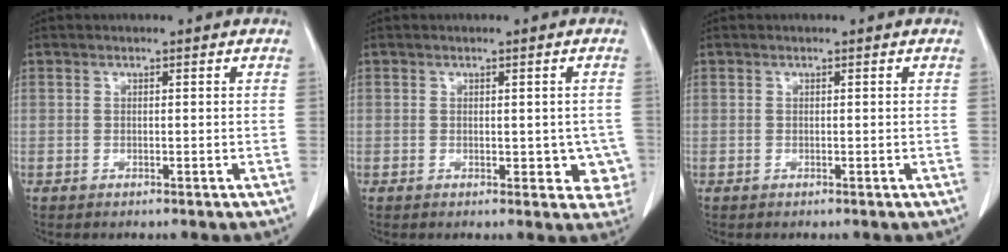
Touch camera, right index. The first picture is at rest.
{"total": 4.4, "force": [-0.3, 2.8, 3.4], "torque": [-0.013, 0.004, 0.000]}
{"total": 0.0}